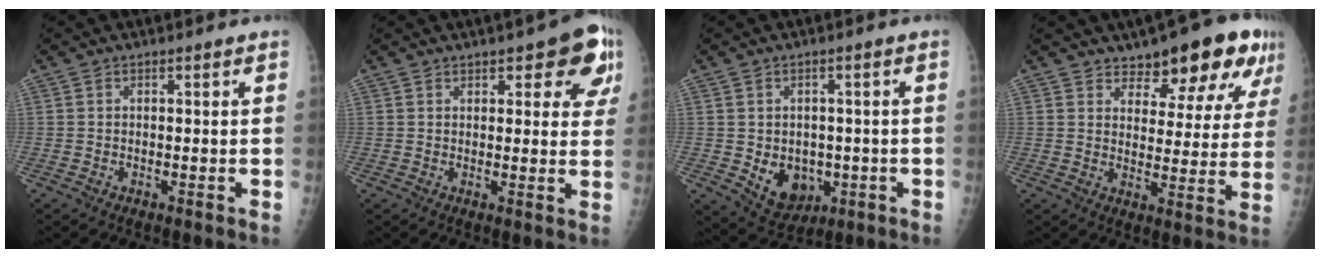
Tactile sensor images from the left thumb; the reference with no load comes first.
{"total": 9.7, "force": [4.8, 4.0, 7.4], "torque": [-0.046, -0.012, 0.051]}
{"total": 8.2, "force": [-1.6, 6.4, 4.9], "torque": [-0.043, 0.000, -0.007]}
{"total": 14.6, "force": [10.3, 5.1, 9.1], "torque": [-0.075, -0.062, 0.129]}